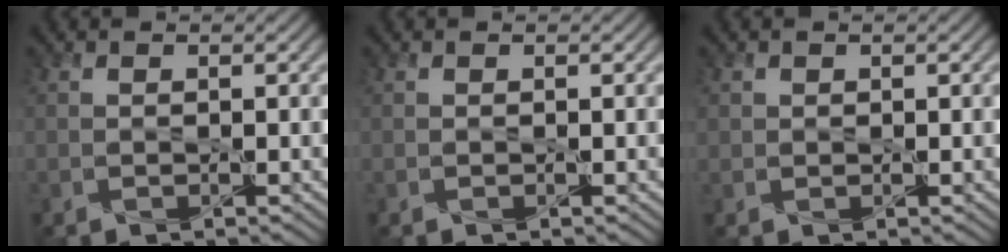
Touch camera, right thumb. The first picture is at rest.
{"total": 0.0}
{"total": 1.0, "force": [0.4, 0.9, 0.1], "torque": [-0.009, -0.002, 0.009]}